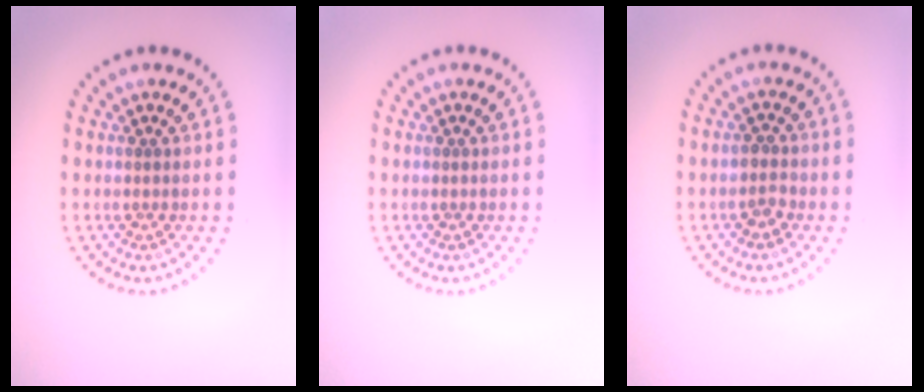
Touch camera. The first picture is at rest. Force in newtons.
{"total": 0.0}
{"total": 1.5, "press": 1.4, "slide": 0.6}